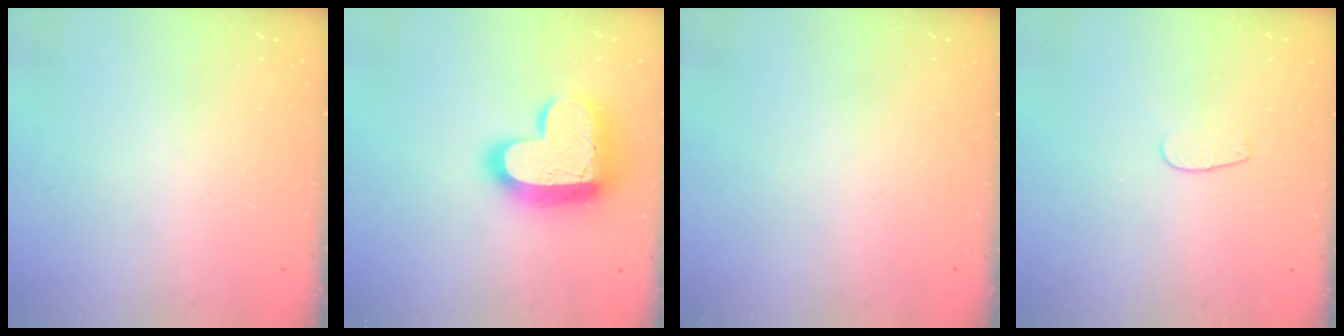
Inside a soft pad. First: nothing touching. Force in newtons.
{"total": 17.8, "press": 17.8, "slide": 1.5}
{"total": 0.0}
{"total": 3.2, "press": 3.2, "slide": 0.3}